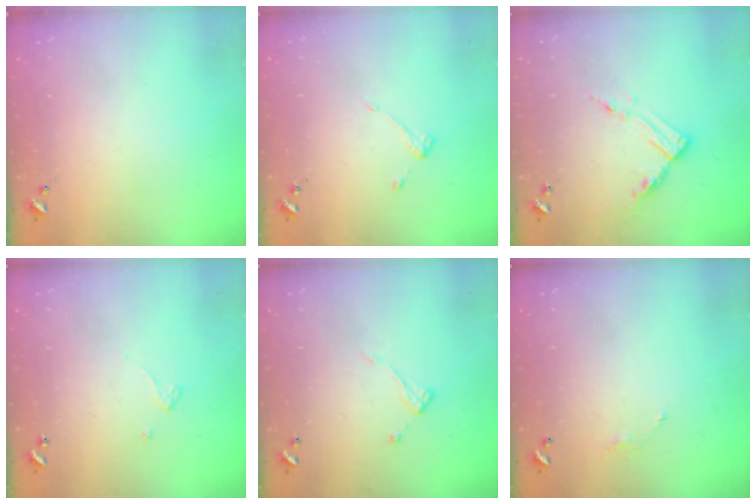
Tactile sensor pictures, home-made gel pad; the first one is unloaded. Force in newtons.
{"total": 3.6, "press": 3.5, "slide": 0.6}
{"total": 8.8, "press": 8.8, "slide": 0.6}
{"total": 2.6, "press": 2.6, "slide": 0.2}
{"total": 7.3, "press": 7.3, "slide": 0.5}
{"total": 3.9, "press": 3.9, "slide": 0.1}